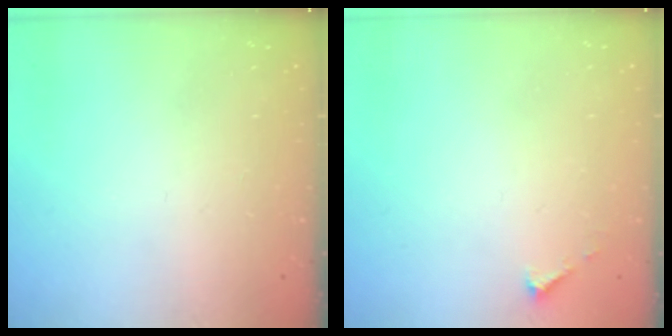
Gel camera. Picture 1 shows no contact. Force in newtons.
{"total": 2.1, "press": 2.1, "slide": 0.2}